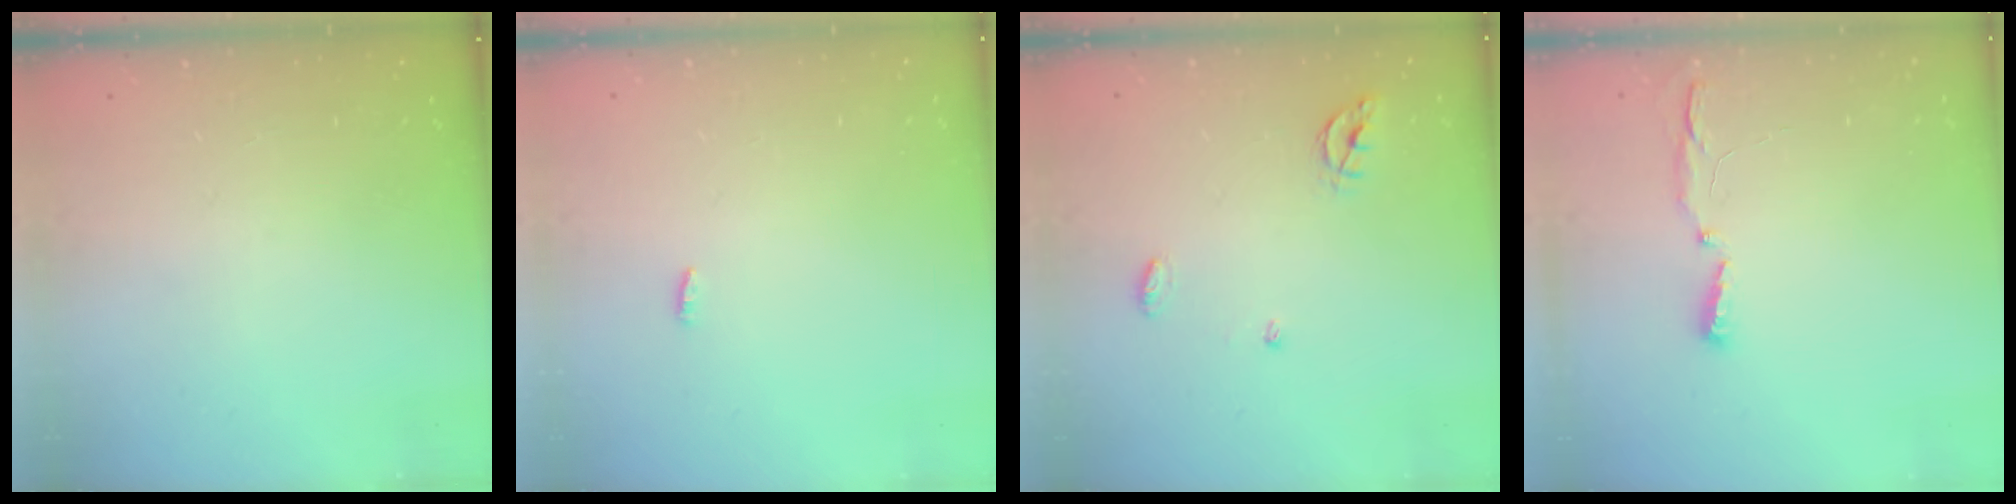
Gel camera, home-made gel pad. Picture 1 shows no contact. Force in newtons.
{"total": 6.6, "press": 2.7, "slide": 6.1}
{"total": 5.0, "press": 5.0, "slide": 0.5}
{"total": 3.5, "press": 3.4, "slide": 0.8}